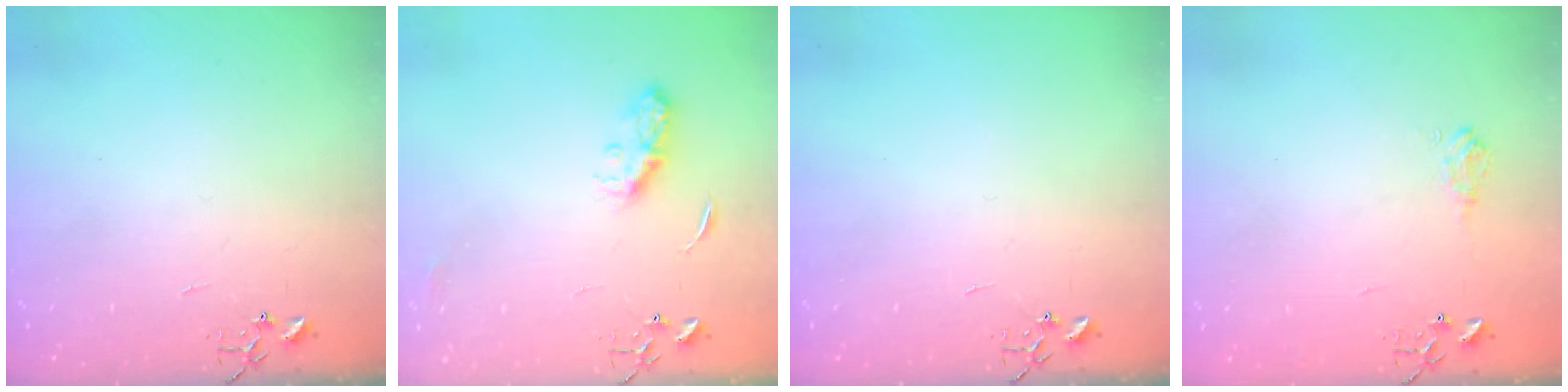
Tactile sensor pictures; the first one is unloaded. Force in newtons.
{"total": 7.2, "press": 7.2, "slide": 0.3}
{"total": 0.0}
{"total": 6.8, "press": 6.8, "slide": 0.8}